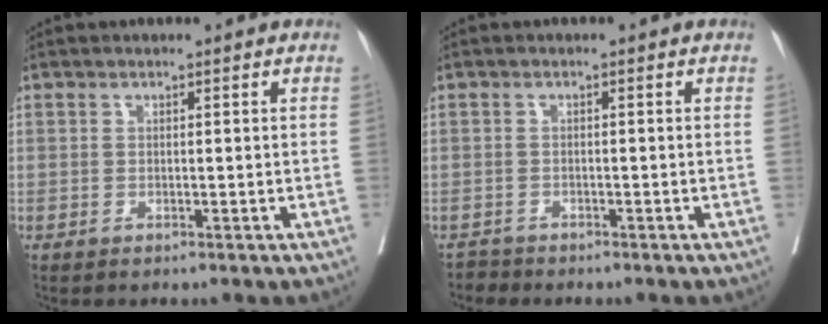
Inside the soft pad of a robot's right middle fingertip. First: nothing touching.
{"total": 1.2, "force": [-1.0, 0.2, -0.6], "torque": [0.015, -0.004, -0.018]}